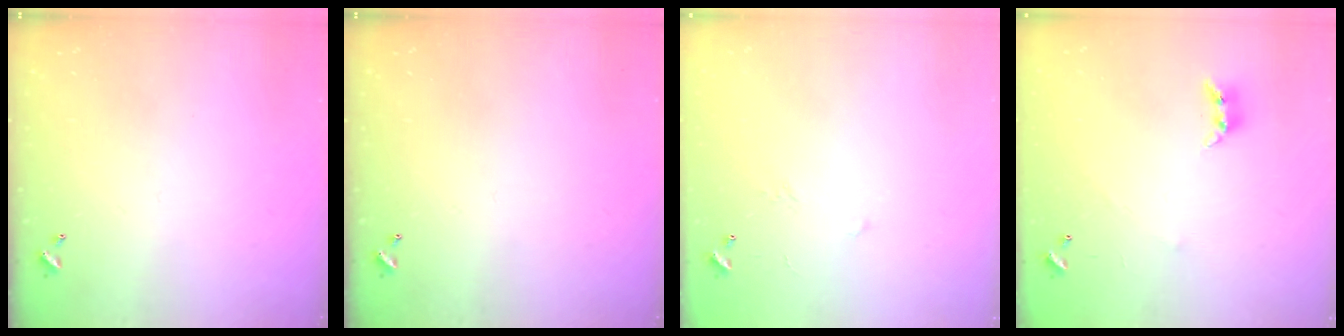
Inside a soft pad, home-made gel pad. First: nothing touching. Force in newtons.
{"total": 0.0}
{"total": 5.5, "press": 5.5, "slide": 0.9}
{"total": 5.0, "press": 4.9, "slide": 0.2}